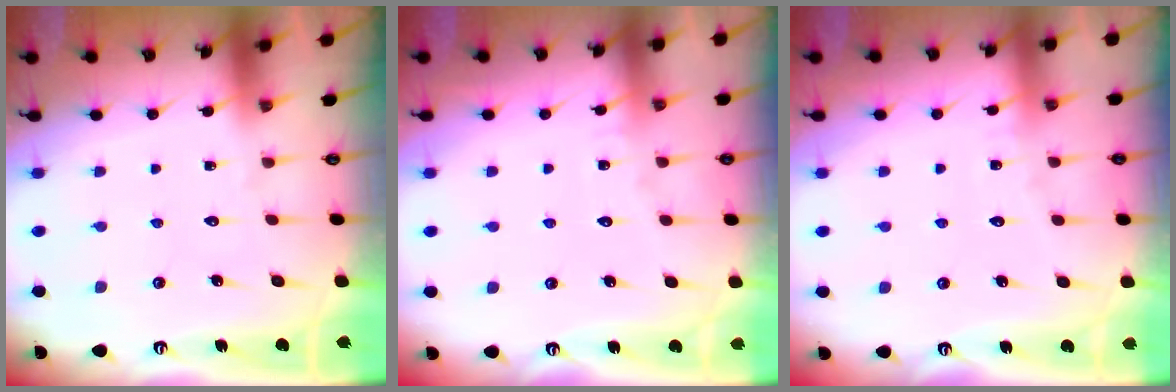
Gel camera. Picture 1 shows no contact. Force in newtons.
{"total": 3.5, "press": 3.5, "slide": 0.5}
{"total": 3.3, "press": 3.3, "slide": 0.4}